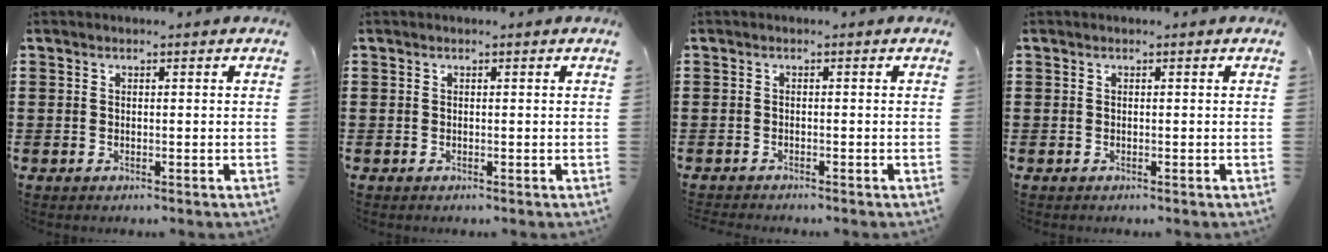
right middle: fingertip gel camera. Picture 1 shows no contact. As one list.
[{"total": 0.0}, {"total": 0.8, "force": [-0.8, 0.0, 0.0], "torque": [-0.002, -0.002, -0.016]}, {"total": 0.0}]